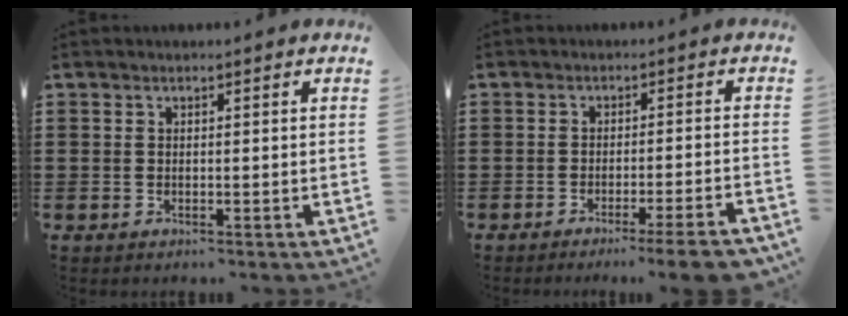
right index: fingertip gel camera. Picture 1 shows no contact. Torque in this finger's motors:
{"motor_torque": [2.14, 0.00, 0.43, 0.05]}